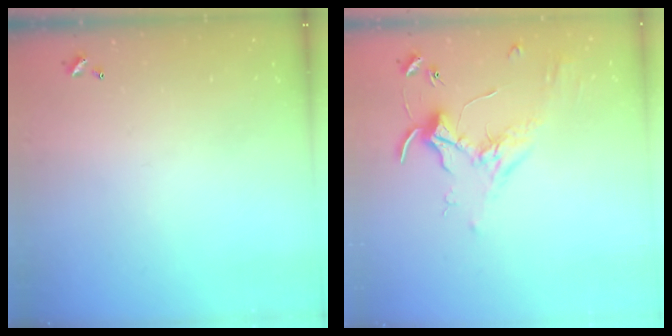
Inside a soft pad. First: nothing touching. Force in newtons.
{"total": 1.6, "press": 1.6, "slide": 0.4}